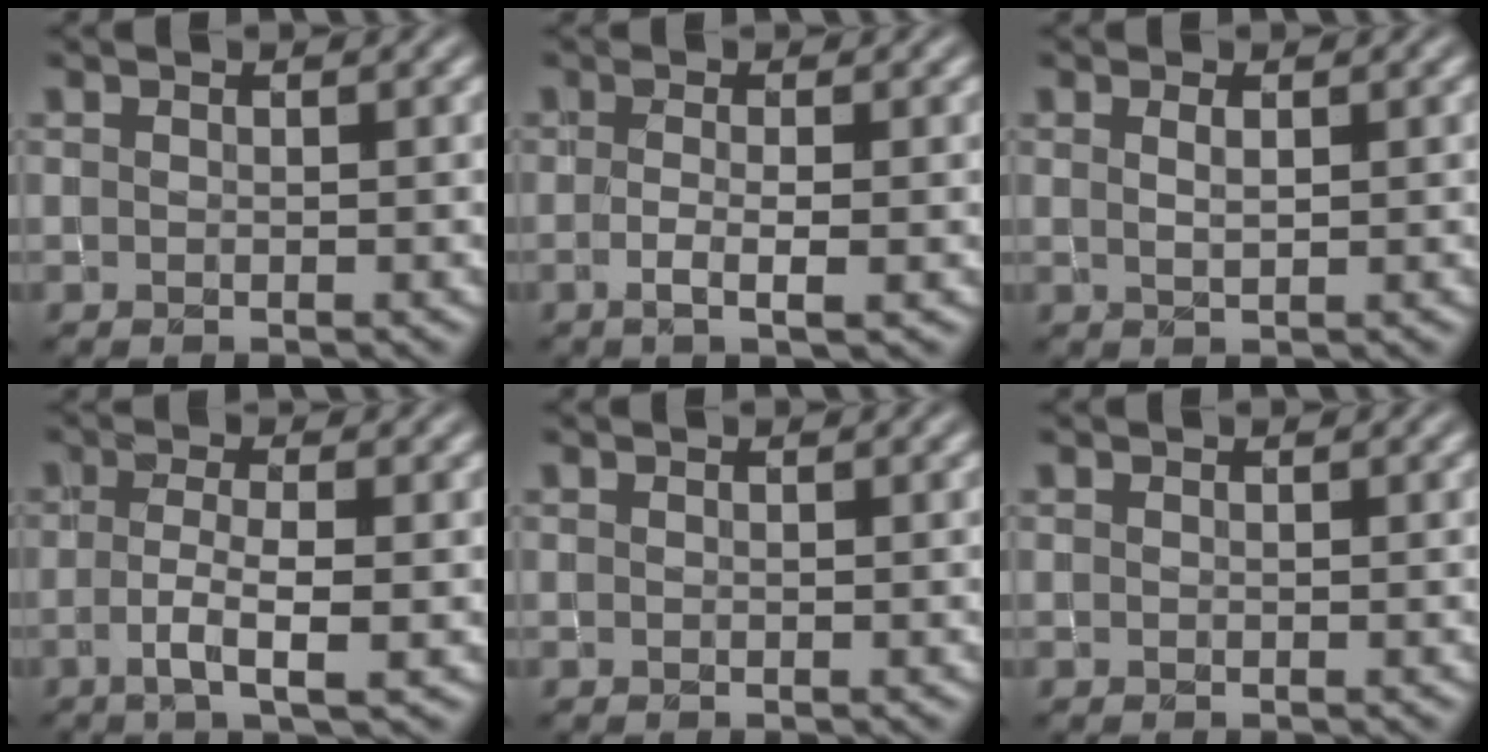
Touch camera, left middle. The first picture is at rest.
{"total": 2.3, "force": [-0.5, 0.6, 2.1], "torque": [-0.038, -0.007, -0.012]}
{"total": 1.1, "force": [0.5, 0.3, 1.0], "torque": [-0.019, -0.001, 0.010]}
{"total": 3.6, "force": [-0.9, 0.8, 3.4], "torque": [-0.066, -0.003, -0.017]}
{"total": 0.0}
{"total": 0.0}